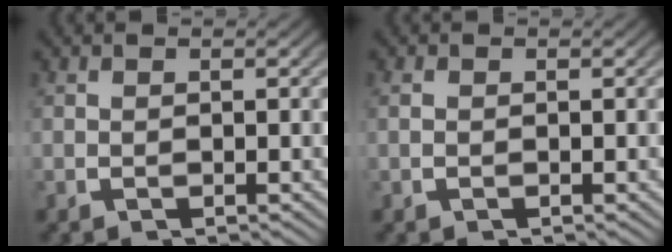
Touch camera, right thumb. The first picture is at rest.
{"total": 0.0}